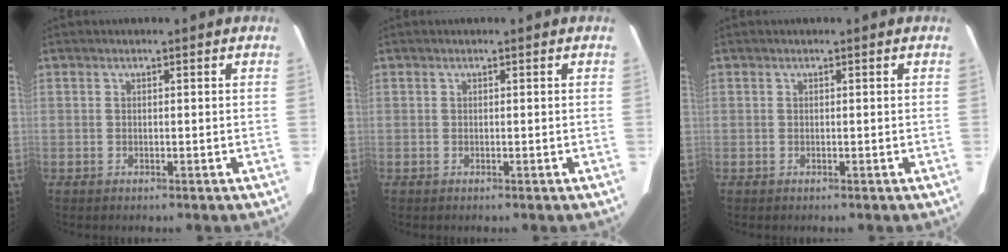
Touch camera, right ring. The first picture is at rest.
{"total": 0.0}
{"total": 0.0}